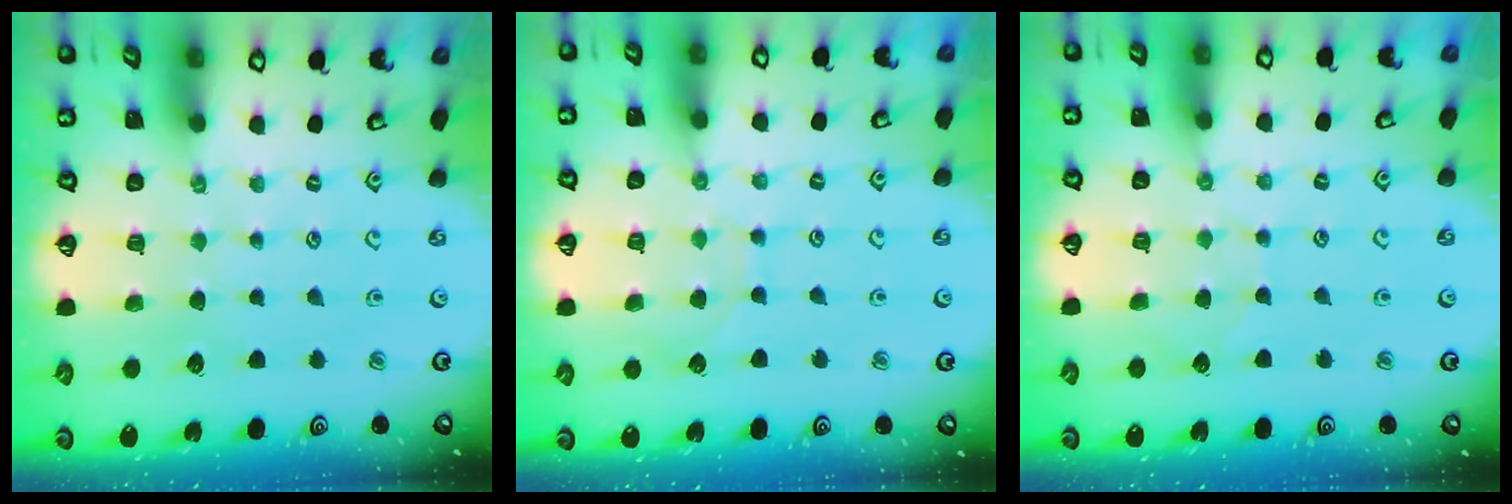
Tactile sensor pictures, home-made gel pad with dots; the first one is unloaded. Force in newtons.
{"total": 5.5, "press": 5.5, "slide": 0.6}
{"total": 4.7, "press": 4.6, "slide": 0.4}